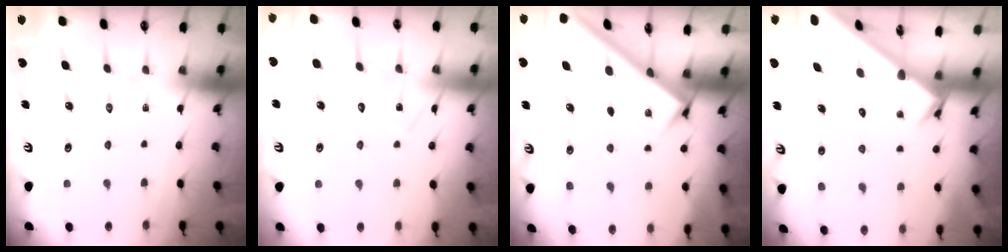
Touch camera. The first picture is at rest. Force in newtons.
{"total": 9.7, "press": 9.7, "slide": 0.7}
{"total": 2.9, "press": 2.8, "slide": 0.4}
{"total": 2.6, "press": 2.6, "slide": 0.3}